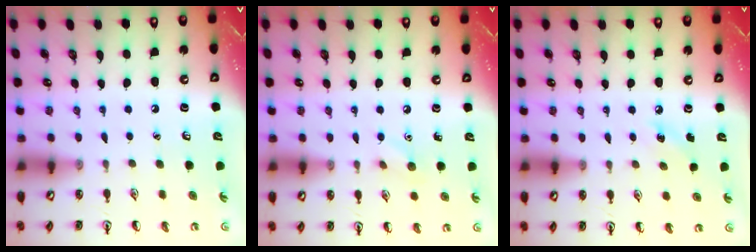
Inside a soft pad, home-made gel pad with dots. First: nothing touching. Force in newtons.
{"total": 5.7, "press": 5.4, "slide": 1.9}
{"total": 5.1, "press": 4.9, "slide": 1.5}